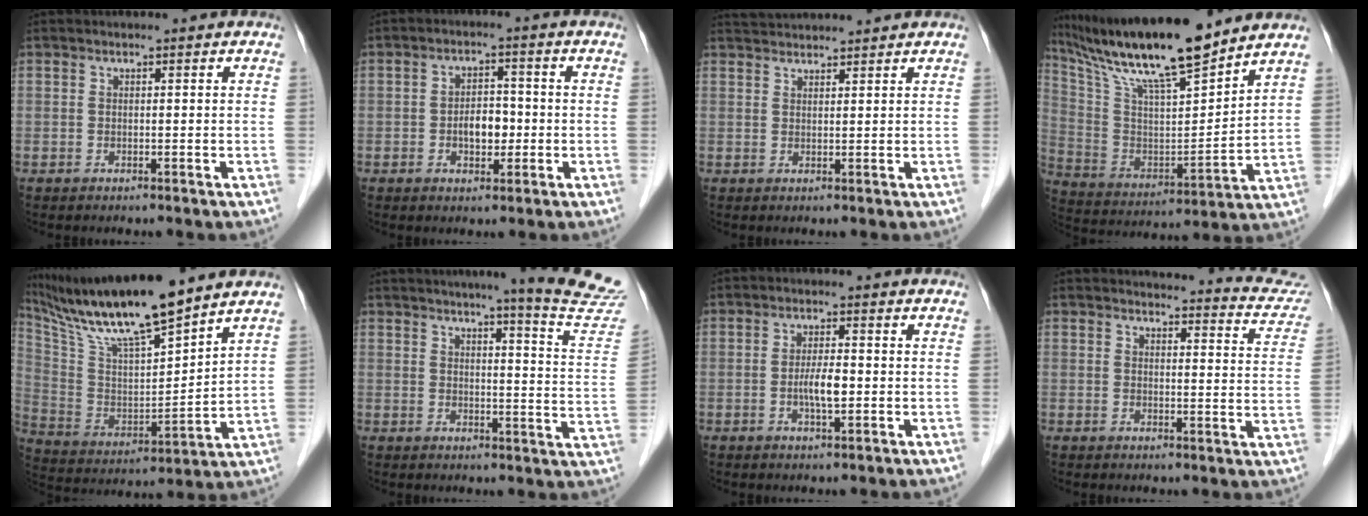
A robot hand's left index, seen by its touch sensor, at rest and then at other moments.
{"total": 4.4, "force": [-1.0, 2.5, 3.5], "torque": [-0.059, 0.007, -0.016]}
{"total": 4.9, "force": [4.8, 0.1, 0.8], "torque": [-0.017, 0.035, 0.077]}
{"total": 18.2, "force": [15.0, 1.3, 10.1], "torque": [-0.189, 0.003, 0.277]}
{"total": 17.2, "force": [14.3, 1.0, 9.5], "torque": [-0.180, -0.002, 0.267]}
{"total": 15.8, "force": [14.3, -1.4, 6.4], "torque": [-0.078, -0.087, 0.150]}
{"total": 3.7, "force": [-0.8, 0.8, 3.6], "torque": [-0.069, -0.002, -0.014]}
{"total": 16.3, "force": [15.9, 2.3, 2.8], "torque": [-0.004, -0.064, 0.149]}